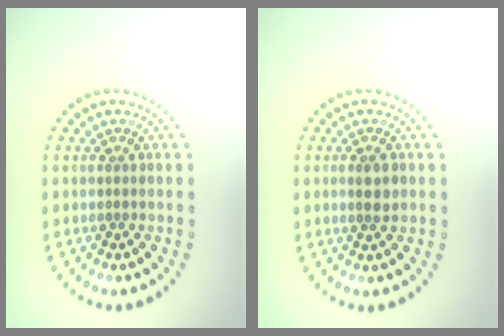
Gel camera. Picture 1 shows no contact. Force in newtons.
{"total": 1.8, "press": 1.7, "slide": 0.6}